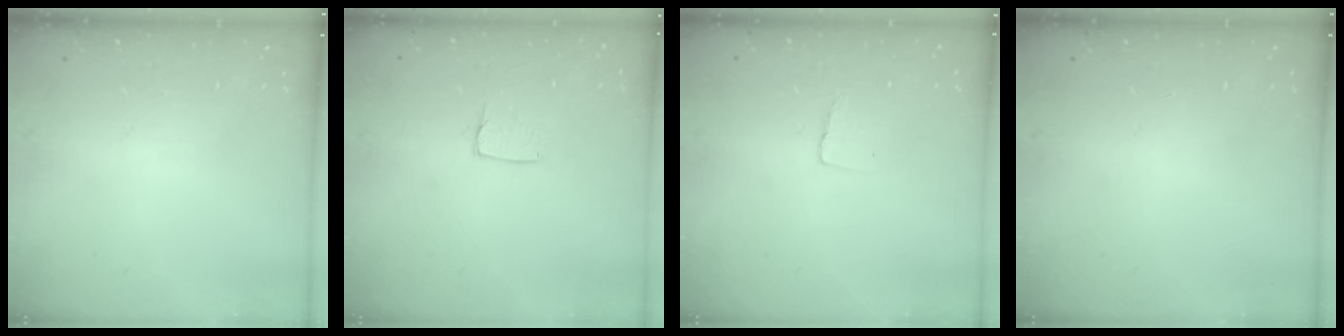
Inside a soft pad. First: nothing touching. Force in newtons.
{"total": 4.4, "press": 4.4, "slide": 0.3}
{"total": 3.6, "press": 3.6, "slide": 0.4}
{"total": 0.0}